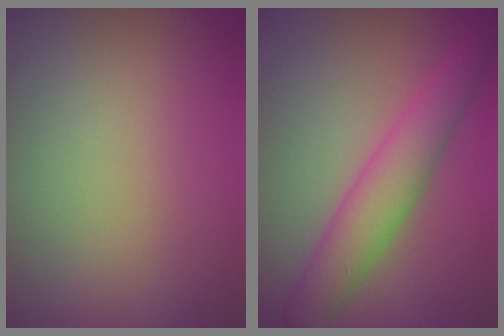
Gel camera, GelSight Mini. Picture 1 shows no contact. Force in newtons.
{"total": 4.6, "press": 4.6, "slide": 0.1}